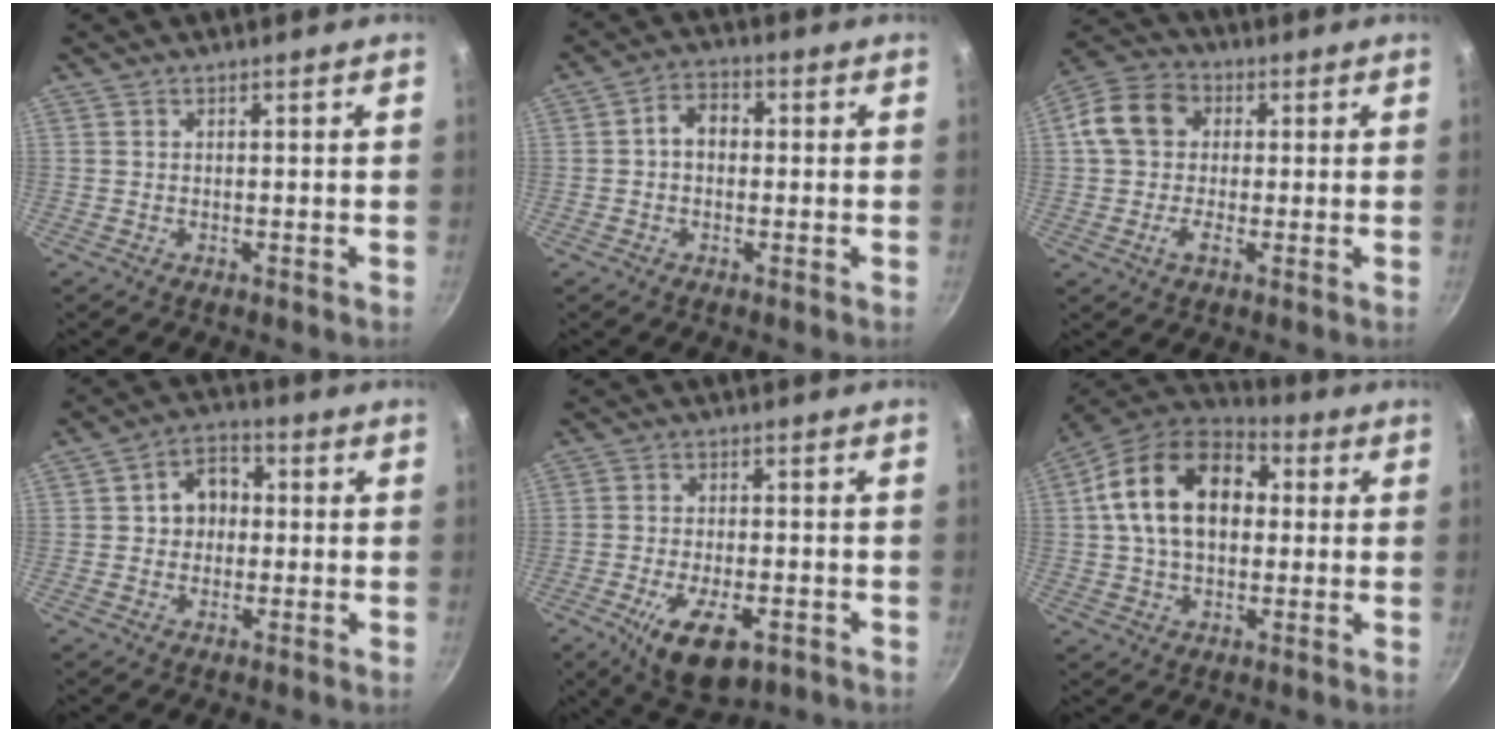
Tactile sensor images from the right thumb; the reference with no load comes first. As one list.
[{"total": 5.0, "force": [0.1, 3.7, 3.3], "torque": [-0.039, 0.016, -0.009]}, {"total": 10.4, "force": [0.9, 8.2, 6.4], "torque": [-0.096, 0.024, -0.005]}, {"total": 7.4, "force": [0.4, 6.0, 4.3], "torque": [-0.025, 0.014, -0.004]}, {"total": 11.5, "force": [-4.9, 5.4, 8.9], "torque": [-0.145, 0.008, -0.075]}, {"total": 18.8, "force": [2.9, 12.6, 13.6], "torque": [-0.207, 0.028, 0.032]}]